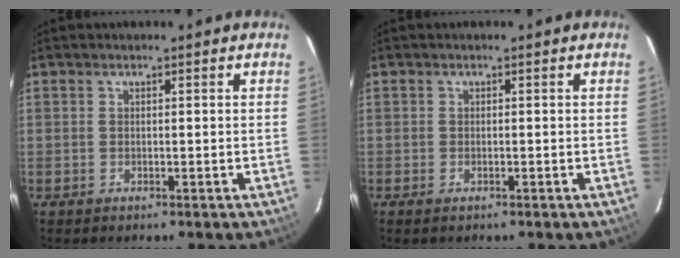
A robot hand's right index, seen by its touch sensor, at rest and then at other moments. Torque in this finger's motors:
{"motor_torque": [0.33, -0.24, 0.06, 0.02]}